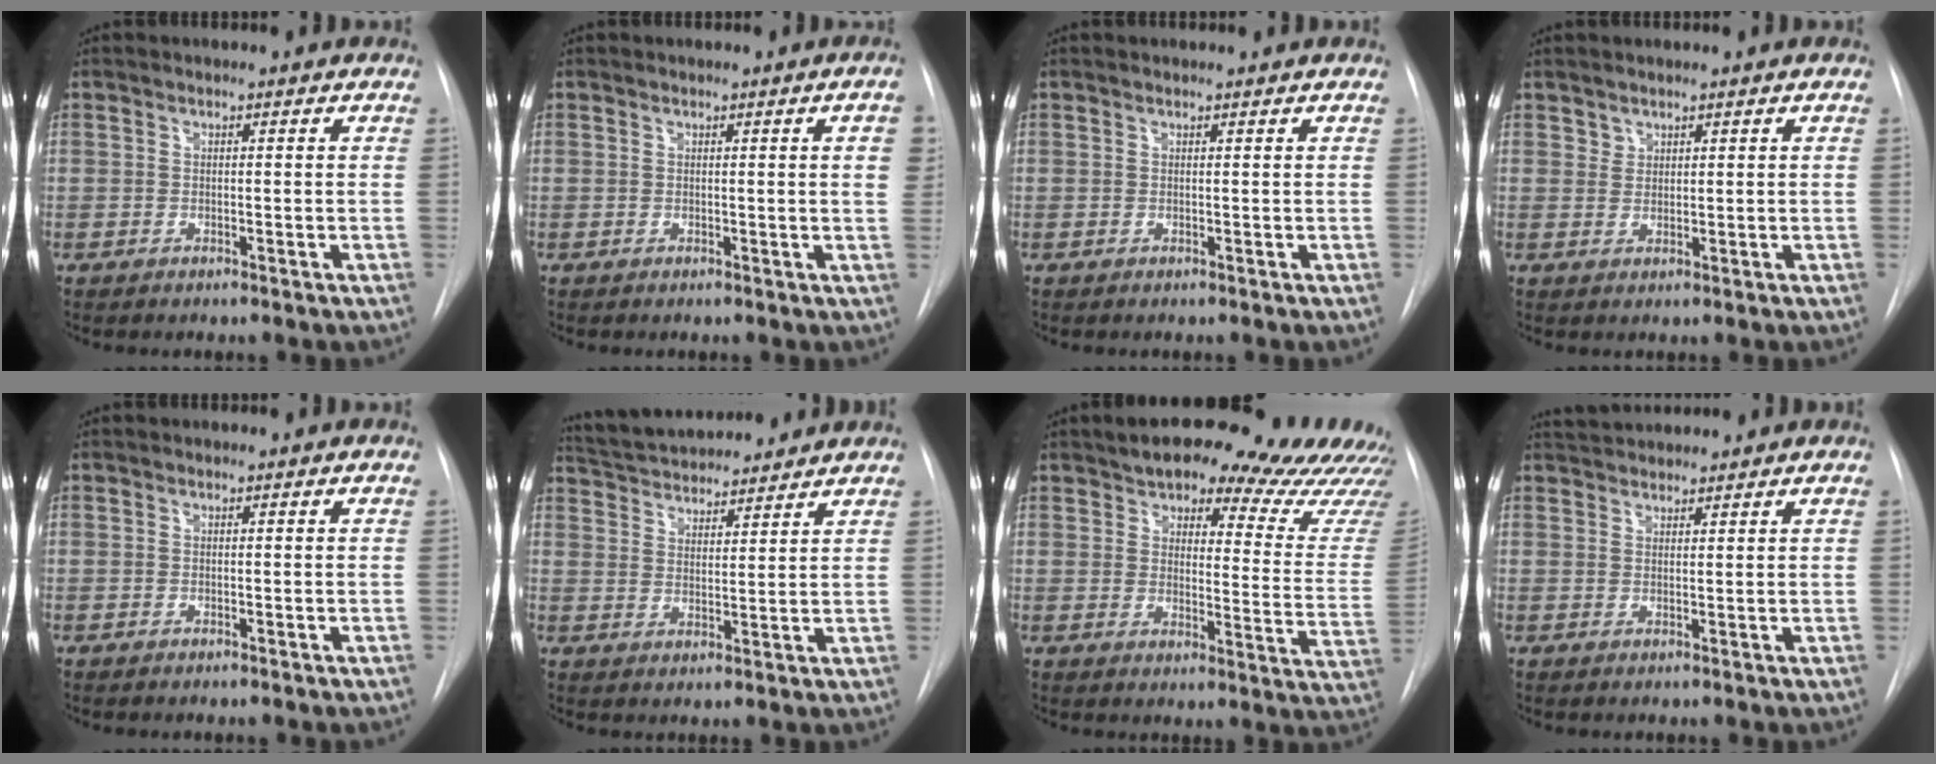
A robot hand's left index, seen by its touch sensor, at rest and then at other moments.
{"total": 3.5, "force": [0.9, 0.2, 3.4], "torque": [-0.033, 0.001, 0.009]}
{"total": 1.3, "force": [1.3, 0.2, 0.2], "torque": [-0.012, 0.016, 0.015]}
{"total": 1.3, "force": [1.1, 0.8, 0.0], "torque": [0.009, 0.001, 0.018]}
{"total": 0.0}
{"total": 14.2, "force": [13.3, 2.6, 4.1], "torque": [-0.071, 0.032, 0.209]}
{"total": 22.6, "force": [19.7, 5.4, 9.7], "torque": [-0.110, -0.051, 0.216]}
{"total": 0.0}